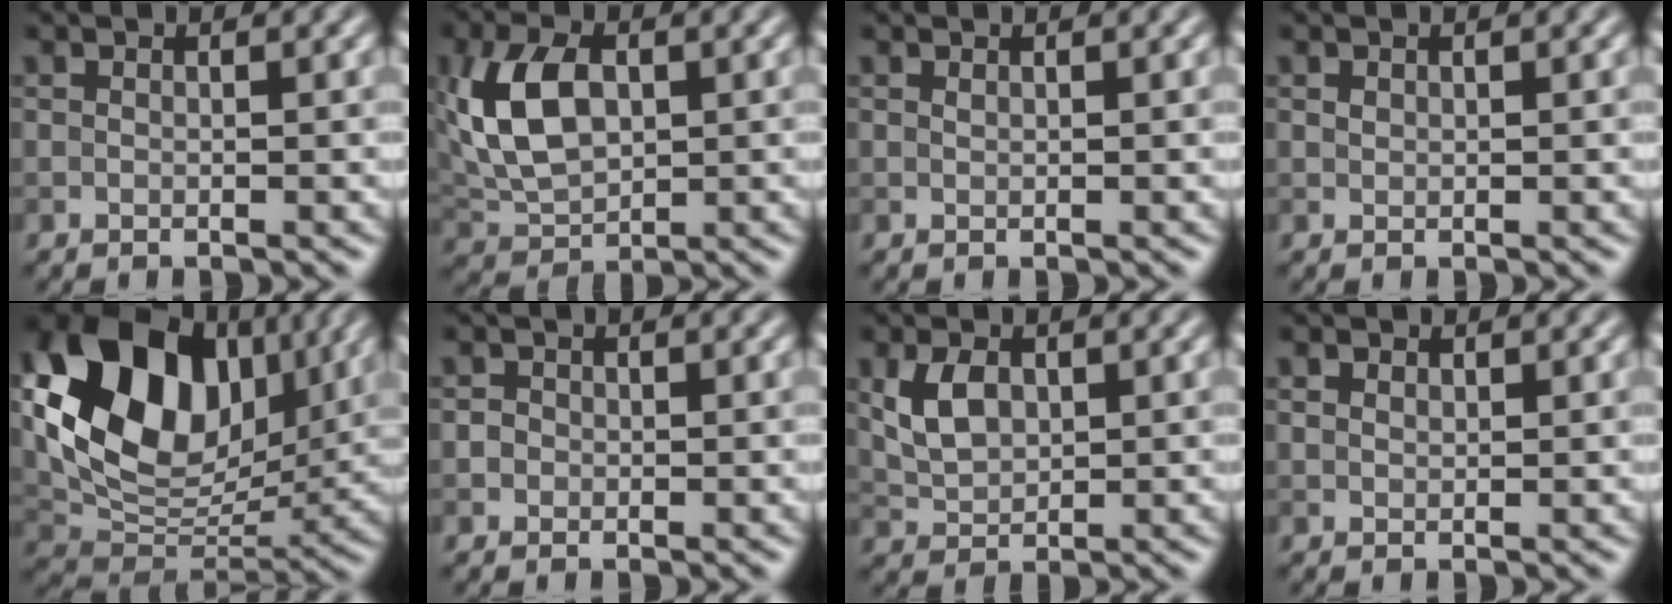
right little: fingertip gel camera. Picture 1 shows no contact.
{"total": 7.0, "force": [1.0, 4.4, 5.4], "torque": [-0.119, 0.009, 0.019]}
{"total": 0.0}
{"total": 0.6, "force": [0.3, 0.4, 0.2], "torque": [-0.004, -0.002, 0.008]}
{"total": 14.8, "force": [5.0, 10.0, 9.7], "torque": [-0.182, 0.015, 0.096]}
{"total": 1.2, "force": [0.1, 1.1, 0.5], "torque": [0.001, 0.004, -0.003]}
{"total": 3.6, "force": [0.9, 2.4, 2.5], "torque": [-0.057, 0.003, 0.020]}
{"total": 1.3, "force": [0.9, 0.8, 0.5], "torque": [-0.010, 0.001, 0.009]}